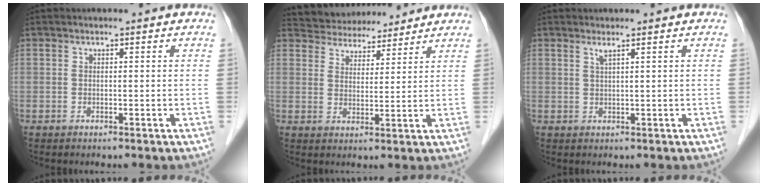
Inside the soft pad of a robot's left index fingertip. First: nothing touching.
{"total": 9.5, "force": [9.0, 2.7, 1.4], "torque": [-0.019, 0.020, 0.136]}
{"total": 1.3, "force": [0.8, -0.4, 1.0], "torque": [-0.026, -0.005, 0.019]}